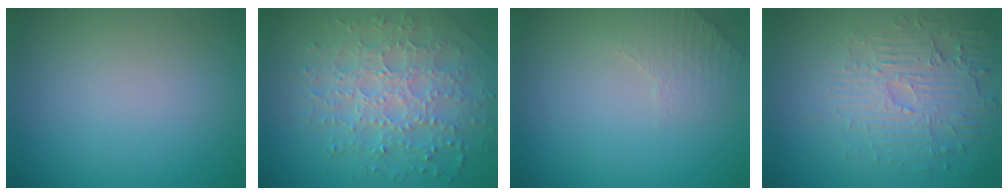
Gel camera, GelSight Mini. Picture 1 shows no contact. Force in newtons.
{"total": 7.3, "press": 5.2, "slide": 5.1}
{"total": 2.1, "press": 2.0, "slide": 0.5}
{"total": 4.1, "press": 3.7, "slide": 1.7}